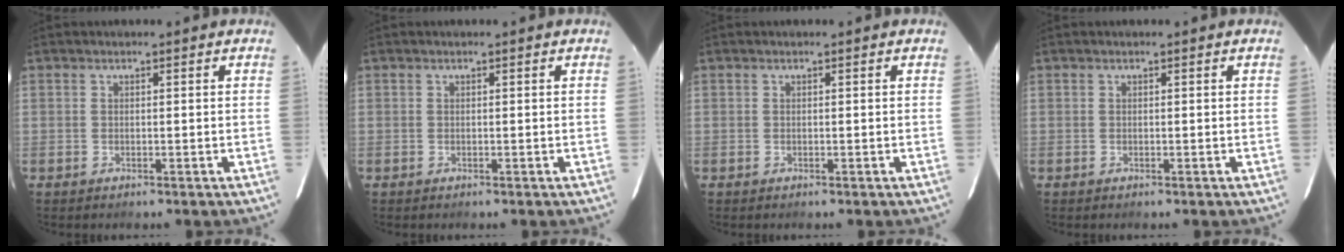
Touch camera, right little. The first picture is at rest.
{"total": 0.0}
{"total": 0.0}
{"total": 0.0}